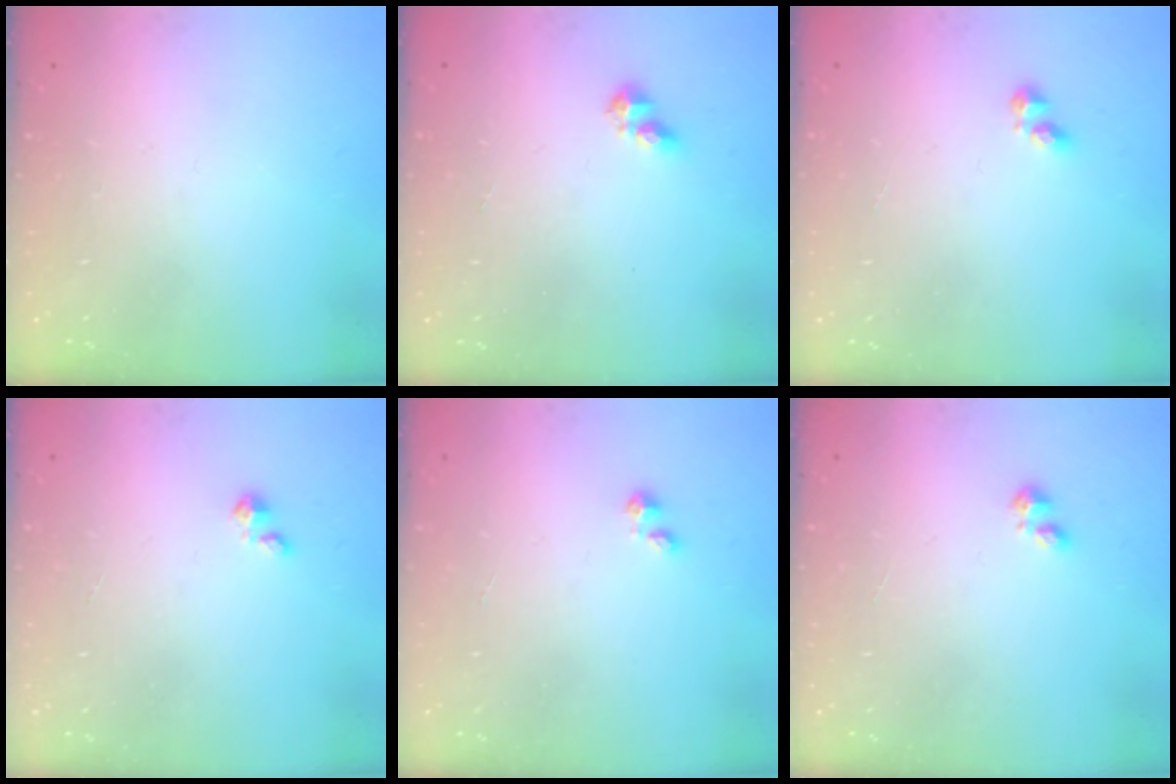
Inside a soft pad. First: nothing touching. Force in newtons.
{"total": 2.9, "press": 2.9, "slide": 0.3}
{"total": 2.5, "press": 2.3, "slide": 0.9}
{"total": 1.4, "press": 1.4, "slide": 0.2}
{"total": 0.0}
{"total": 2.2, "press": 2.2, "slide": 0.4}